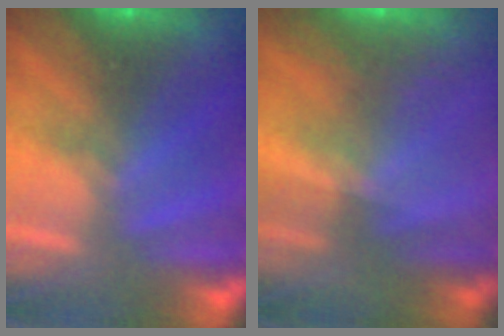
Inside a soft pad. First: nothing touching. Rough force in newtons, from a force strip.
{"total": 2.8}